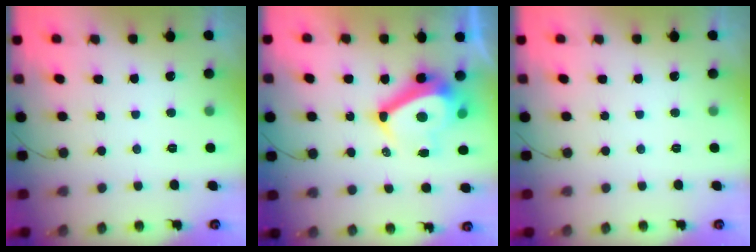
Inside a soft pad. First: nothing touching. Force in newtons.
{"total": 12.5, "press": 12.0, "slide": 3.5}
{"total": 0.0}